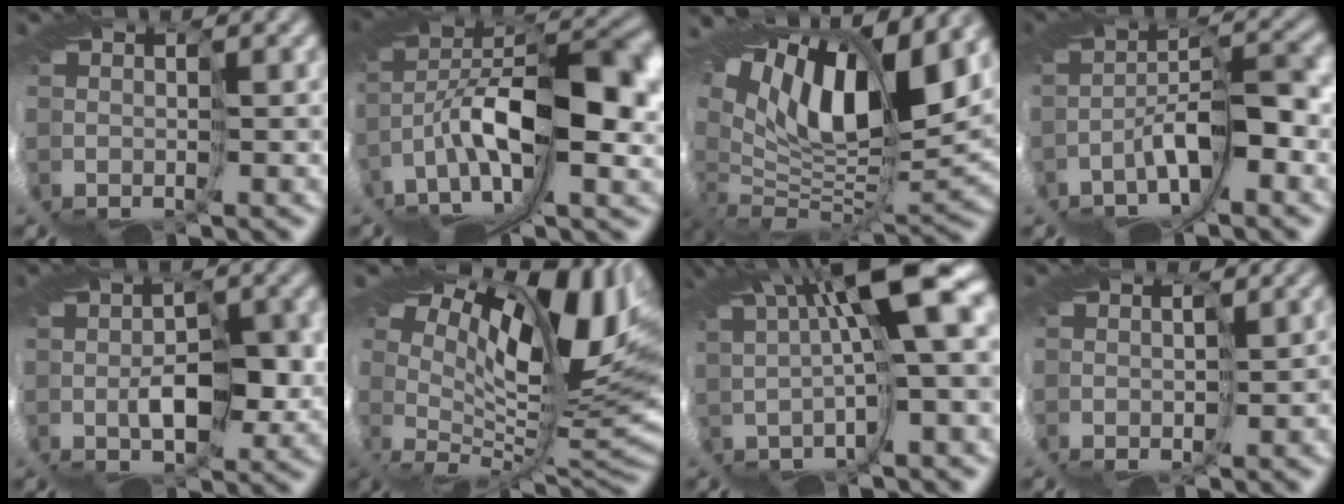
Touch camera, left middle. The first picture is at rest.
{"total": 9.2, "force": [0.0, 3.7, 8.4], "torque": [-0.170, 0.018, -0.005]}
{"total": 10.3, "force": [7.4, 2.9, 6.5], "torque": [-0.131, 0.009, 0.130]}
{"total": 3.3, "force": [-2.4, -0.4, 2.3], "torque": [-0.058, 0.007, -0.057]}
{"total": 1.7, "force": [0.6, 0.0, 1.6], "torque": [-0.039, 0.003, 0.004]}
{"total": 11.9, "force": [5.3, 5.8, 8.9], "torque": [-0.186, -0.014, 0.114]}
{"total": 8.9, "force": [3.3, -0.4, 8.2], "torque": [-0.127, 0.019, 0.048]}
{"total": 3.3, "force": [-1.7, 1.6, 2.4], "torque": [-0.036, 0.000, -0.009]}